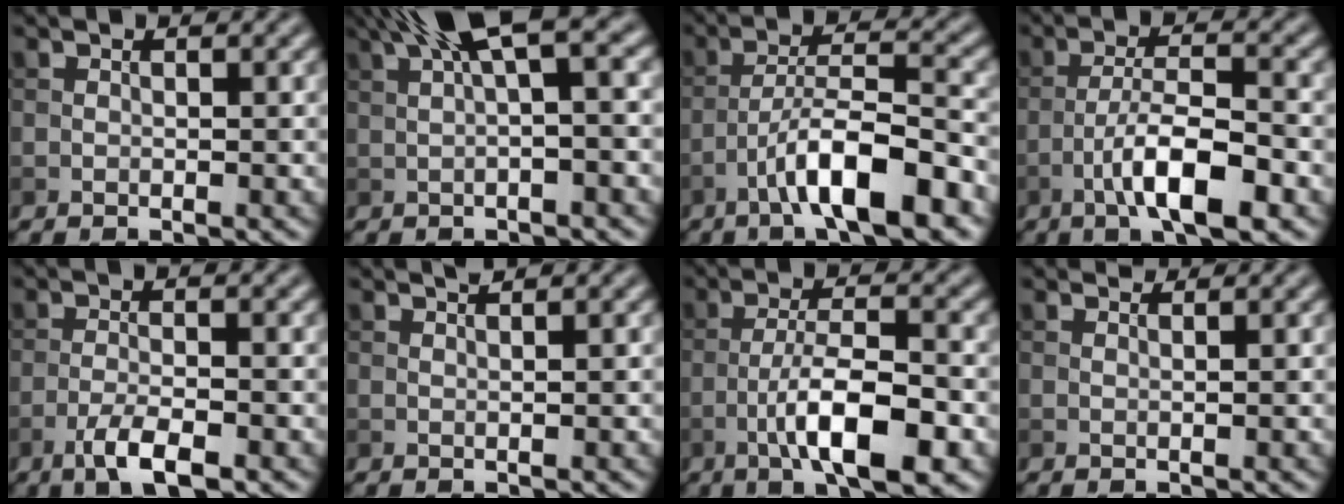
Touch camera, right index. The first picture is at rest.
{"total": 6.4, "force": [2.4, 1.4, 5.8], "torque": [-0.082, 0.023, 0.037]}
{"total": 8.5, "force": [-4.3, 1.8, 7.1], "torque": [-0.118, 0.017, -0.071]}
{"total": 7.3, "force": [-3.2, 1.8, 6.3], "torque": [-0.110, 0.009, -0.058]}
{"total": 4.0, "force": [-2.1, 0.9, 3.3], "torque": [-0.066, 0.002, -0.044]}
{"total": 1.3, "force": [0.8, 0.2, 1.0], "torque": [-0.013, 0.002, 0.009]}
{"total": 8.1, "force": [-3.1, 2.2, 7.2], "torque": [-0.124, 0.008, -0.056]}
{"total": 1.3, "force": [1.1, 0.3, 0.6], "torque": [-0.011, -0.008, 0.006]}